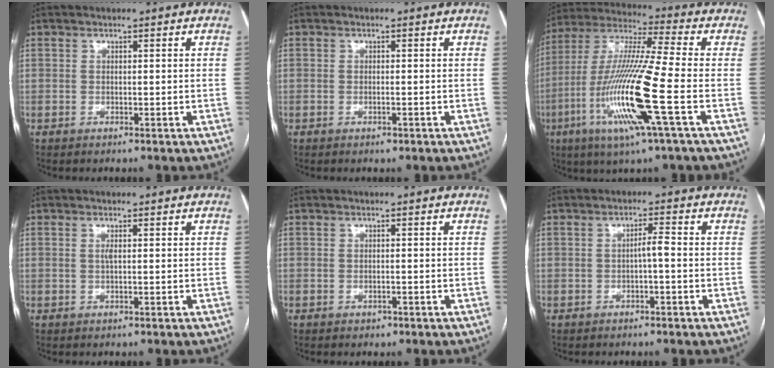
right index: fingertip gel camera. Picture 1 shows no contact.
{"total": 0.6, "force": [-0.3, 0.2, 0.4], "torque": [-0.010, -0.002, -0.002]}
{"total": 17.6, "force": [-5.4, -0.4, 16.7], "torque": [-0.344, -0.017, -0.110]}
{"total": 1.0, "force": [0.2, 0.1, 1.0], "torque": [-0.024, 0.000, 0.004]}
{"total": 0.8, "force": [-0.5, 0.5, 0.4], "torque": [-0.009, 0.000, -0.004]}
{"total": 2.1, "force": [-0.5, 0.1, 2.1], "torque": [-0.031, 0.004, -0.009]}